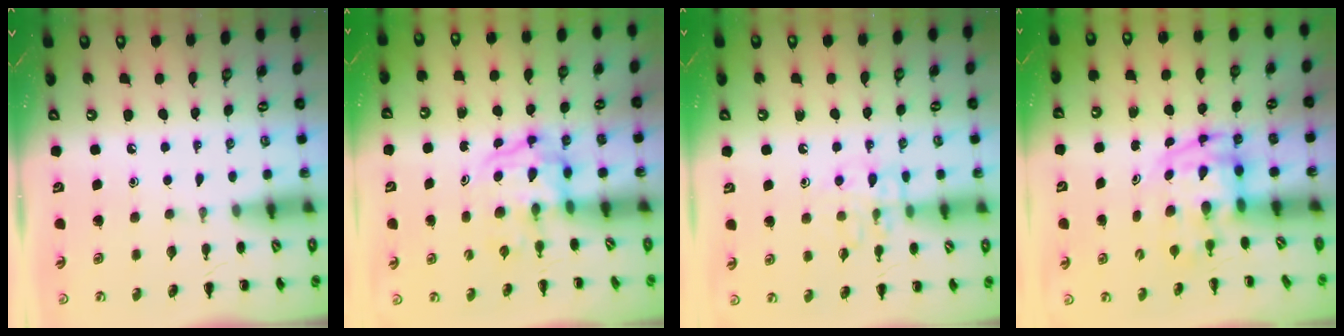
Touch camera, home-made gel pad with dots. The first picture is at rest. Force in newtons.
{"total": 3.8, "press": 3.7, "slide": 0.6}
{"total": 9.8, "press": 9.8, "slide": 0.6}
{"total": 3.8, "press": 3.7, "slide": 0.7}